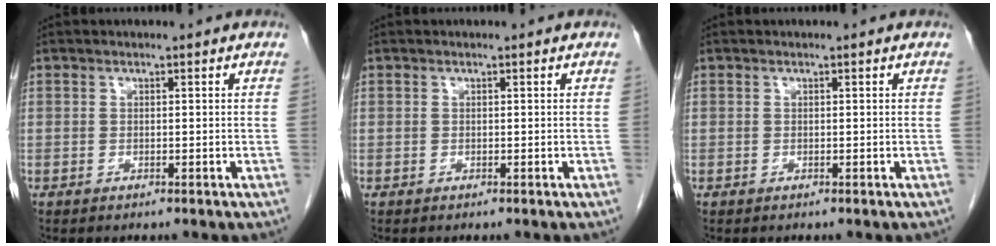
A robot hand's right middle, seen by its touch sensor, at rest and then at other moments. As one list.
[{"total": 0.0}, {"total": 0.0}]